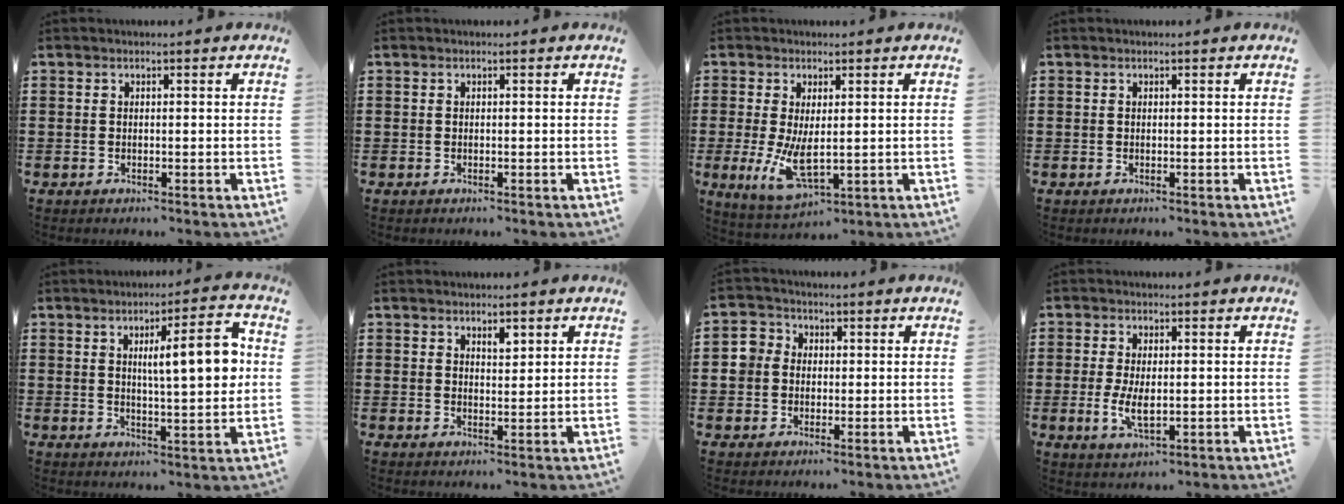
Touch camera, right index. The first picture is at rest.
{"total": 0.0}
{"total": 7.3, "force": [-0.2, 3.0, 6.6], "torque": [-0.129, -0.024, -0.003]}
{"total": 0.0}
{"total": 9.4, "force": [2.0, 2.0, 9.0], "torque": [-0.138, -0.009, 0.024]}
{"total": 2.1, "force": [1.6, 0.8, 1.0], "torque": [-0.006, -0.004, 0.026]}
{"total": 3.7, "force": [-0.2, 3.6, 0.7], "torque": [-0.036, 0.010, -0.011]}
{"total": 4.8, "force": [-0.4, 2.2, 4.3], "torque": [-0.093, -0.003, -0.009]}